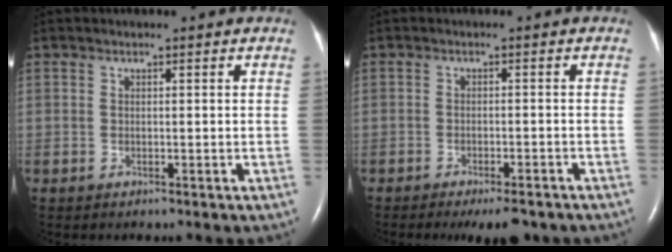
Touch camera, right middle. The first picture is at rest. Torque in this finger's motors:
{"motor_torque": [0.83, -0.80, 0.09, 0.02]}